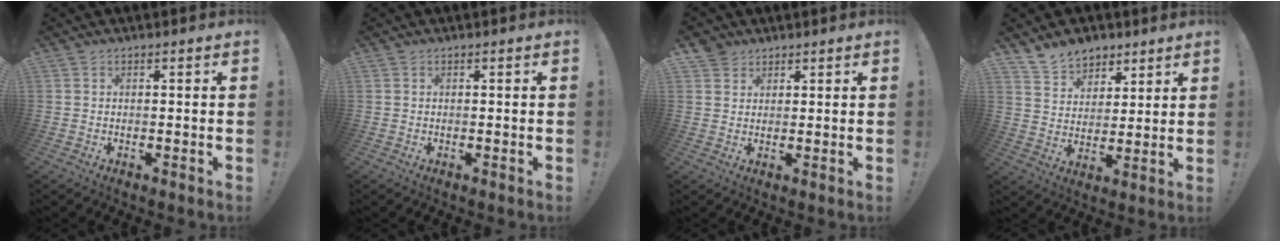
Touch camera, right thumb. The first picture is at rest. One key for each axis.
{"total": 0.0}
{"total": 3.4, "fx": 2.5, "fy": 2.3, "fz": 0.2, "tx": 0.000, "ty": -0.013, "tz": 0.046}
{"total": 9.8, "fx": 7.6, "fy": 6.1, "fz": 1.5, "tx": -0.033, "ty": -0.055, "tz": 0.152}